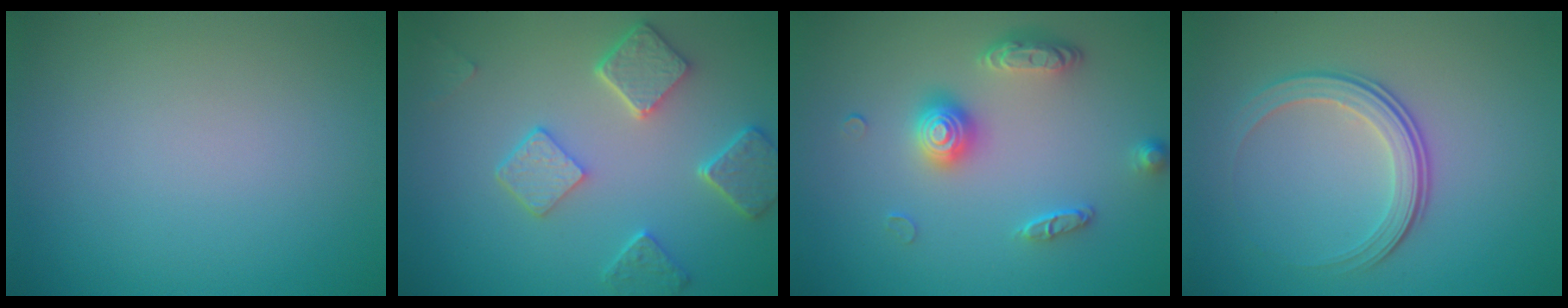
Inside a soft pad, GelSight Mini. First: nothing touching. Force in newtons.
{"total": 5.0, "press": 3.9, "slide": 3.0}
{"total": 3.3, "press": 2.9, "slide": 1.6}
{"total": 3.2, "press": 2.6, "slide": 1.9}